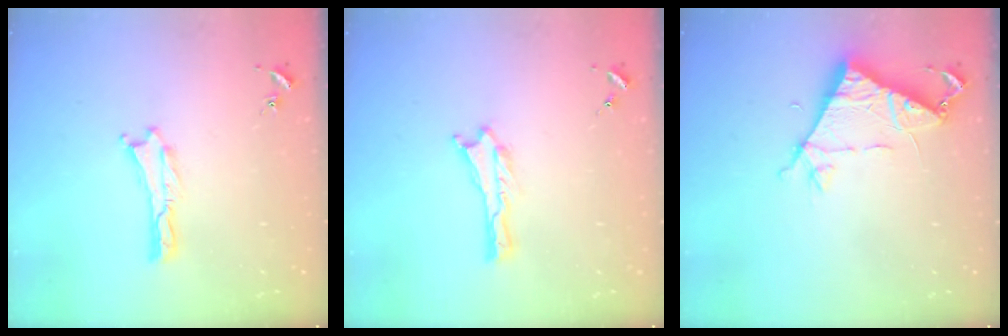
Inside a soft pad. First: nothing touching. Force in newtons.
{"total": 0.0}
{"total": 8.3, "press": 8.3, "slide": 0.6}